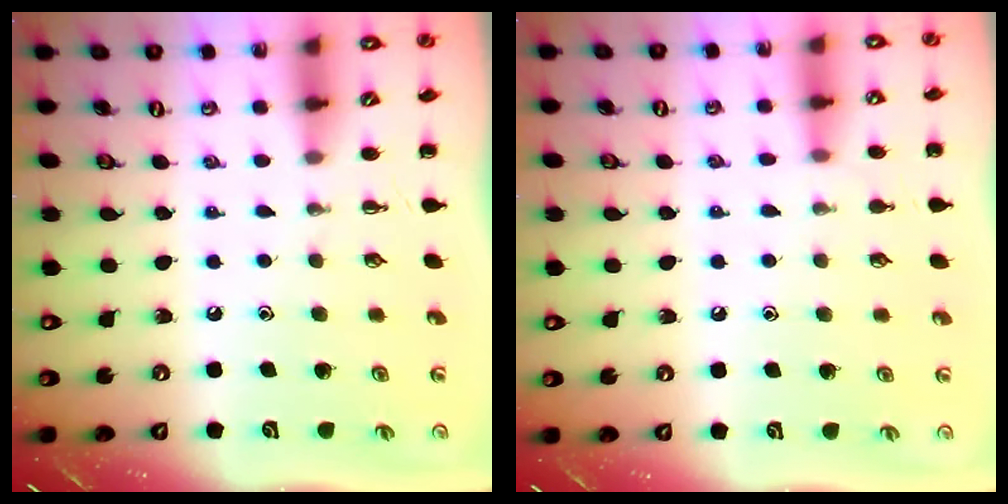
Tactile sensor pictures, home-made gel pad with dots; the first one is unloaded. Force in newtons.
{"total": 5.7, "press": 5.5, "slide": 1.7}